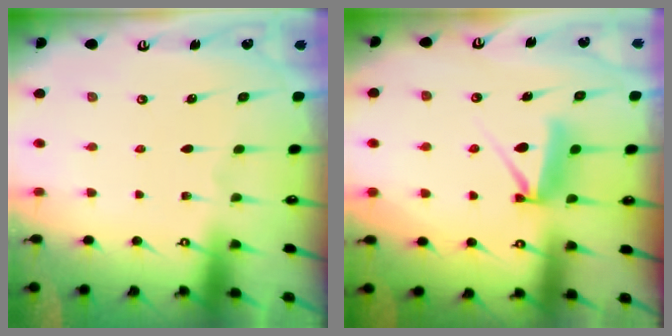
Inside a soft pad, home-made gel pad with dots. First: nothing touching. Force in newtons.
{"total": 9.3, "press": 9.3, "slide": 0.9}